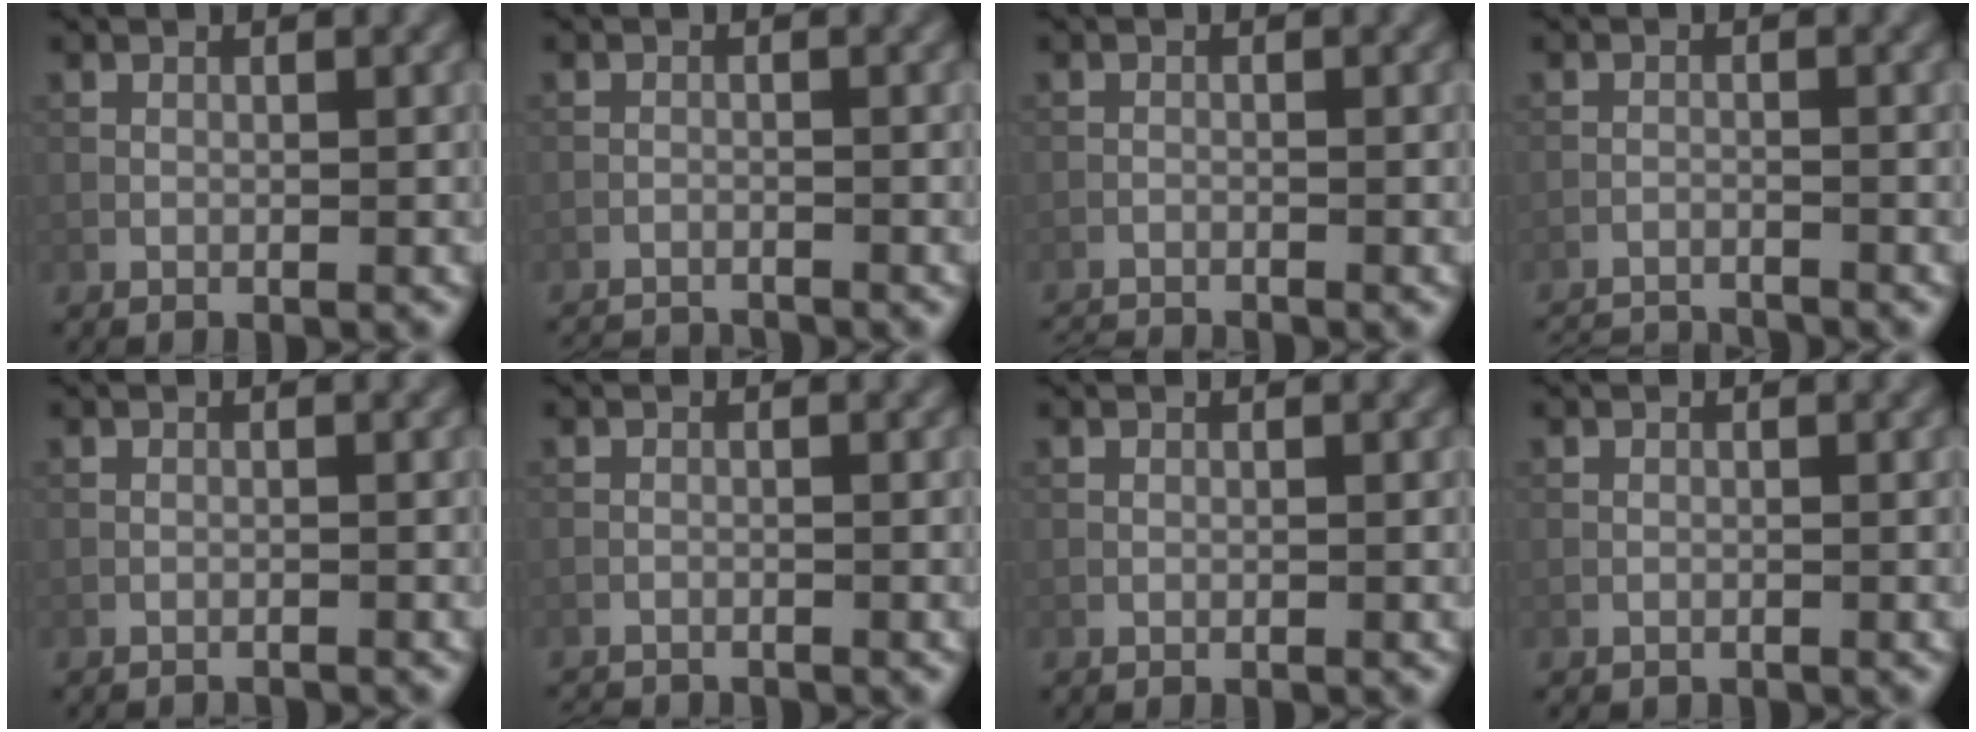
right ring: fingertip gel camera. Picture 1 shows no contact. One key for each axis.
{"total": 4.4, "fx": -4.3, "fy": 0.4, "fz": 0.7, "tx": -0.016, "ty": -0.013, "tz": -0.067}
{"total": 2.7, "fx": -2.6, "fy": 0.1, "fz": 0.5, "tx": -0.016, "ty": -0.011, "tz": -0.050}
{"total": 6.1, "fx": -5.9, "fy": 0.7, "fz": 1.0, "tx": -0.022, "ty": -0.016, "tz": -0.092}
{"total": 2.3, "fx": -2.2, "fy": 0.2, "fz": 0.5, "tx": -0.009, "ty": 0.006, "tz": -0.032}
{"total": 2.8, "fx": -2.8, "fy": 0.2, "fz": 0.4, "tx": -0.014, "ty": -0.010, "tz": -0.047}
{"total": 0.6, "fx": -0.6, "fy": 0.0, "fz": 0.2, "tx": 0.003, "ty": 0.003, "tz": -0.009}
{"total": 0.8, "fx": -0.6, "fy": 0.4, "fz": -0.2, "tx": 0.007, "ty": -0.003, "tz": -0.014}